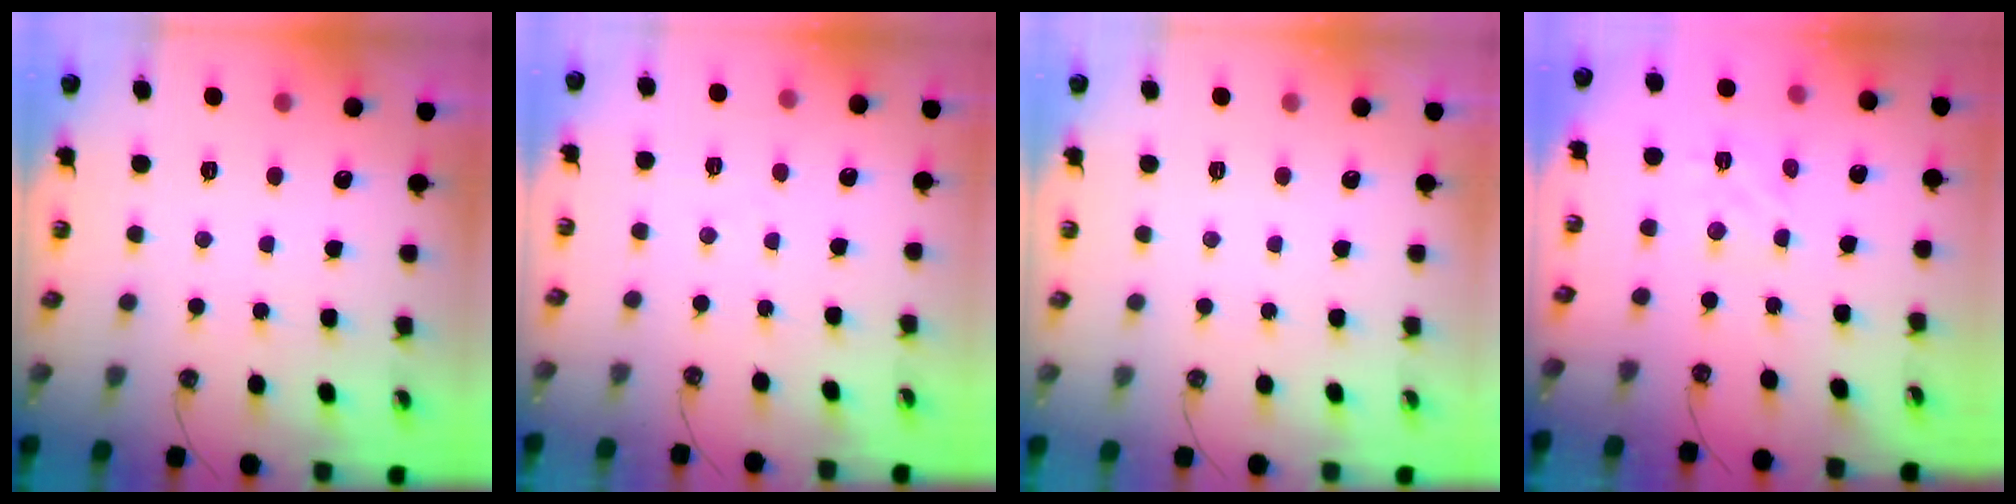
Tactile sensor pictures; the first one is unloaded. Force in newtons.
{"total": 2.8, "press": 2.8, "slide": 0.4}
{"total": 0.0}
{"total": 3.2, "press": 3.2, "slide": 0.2}